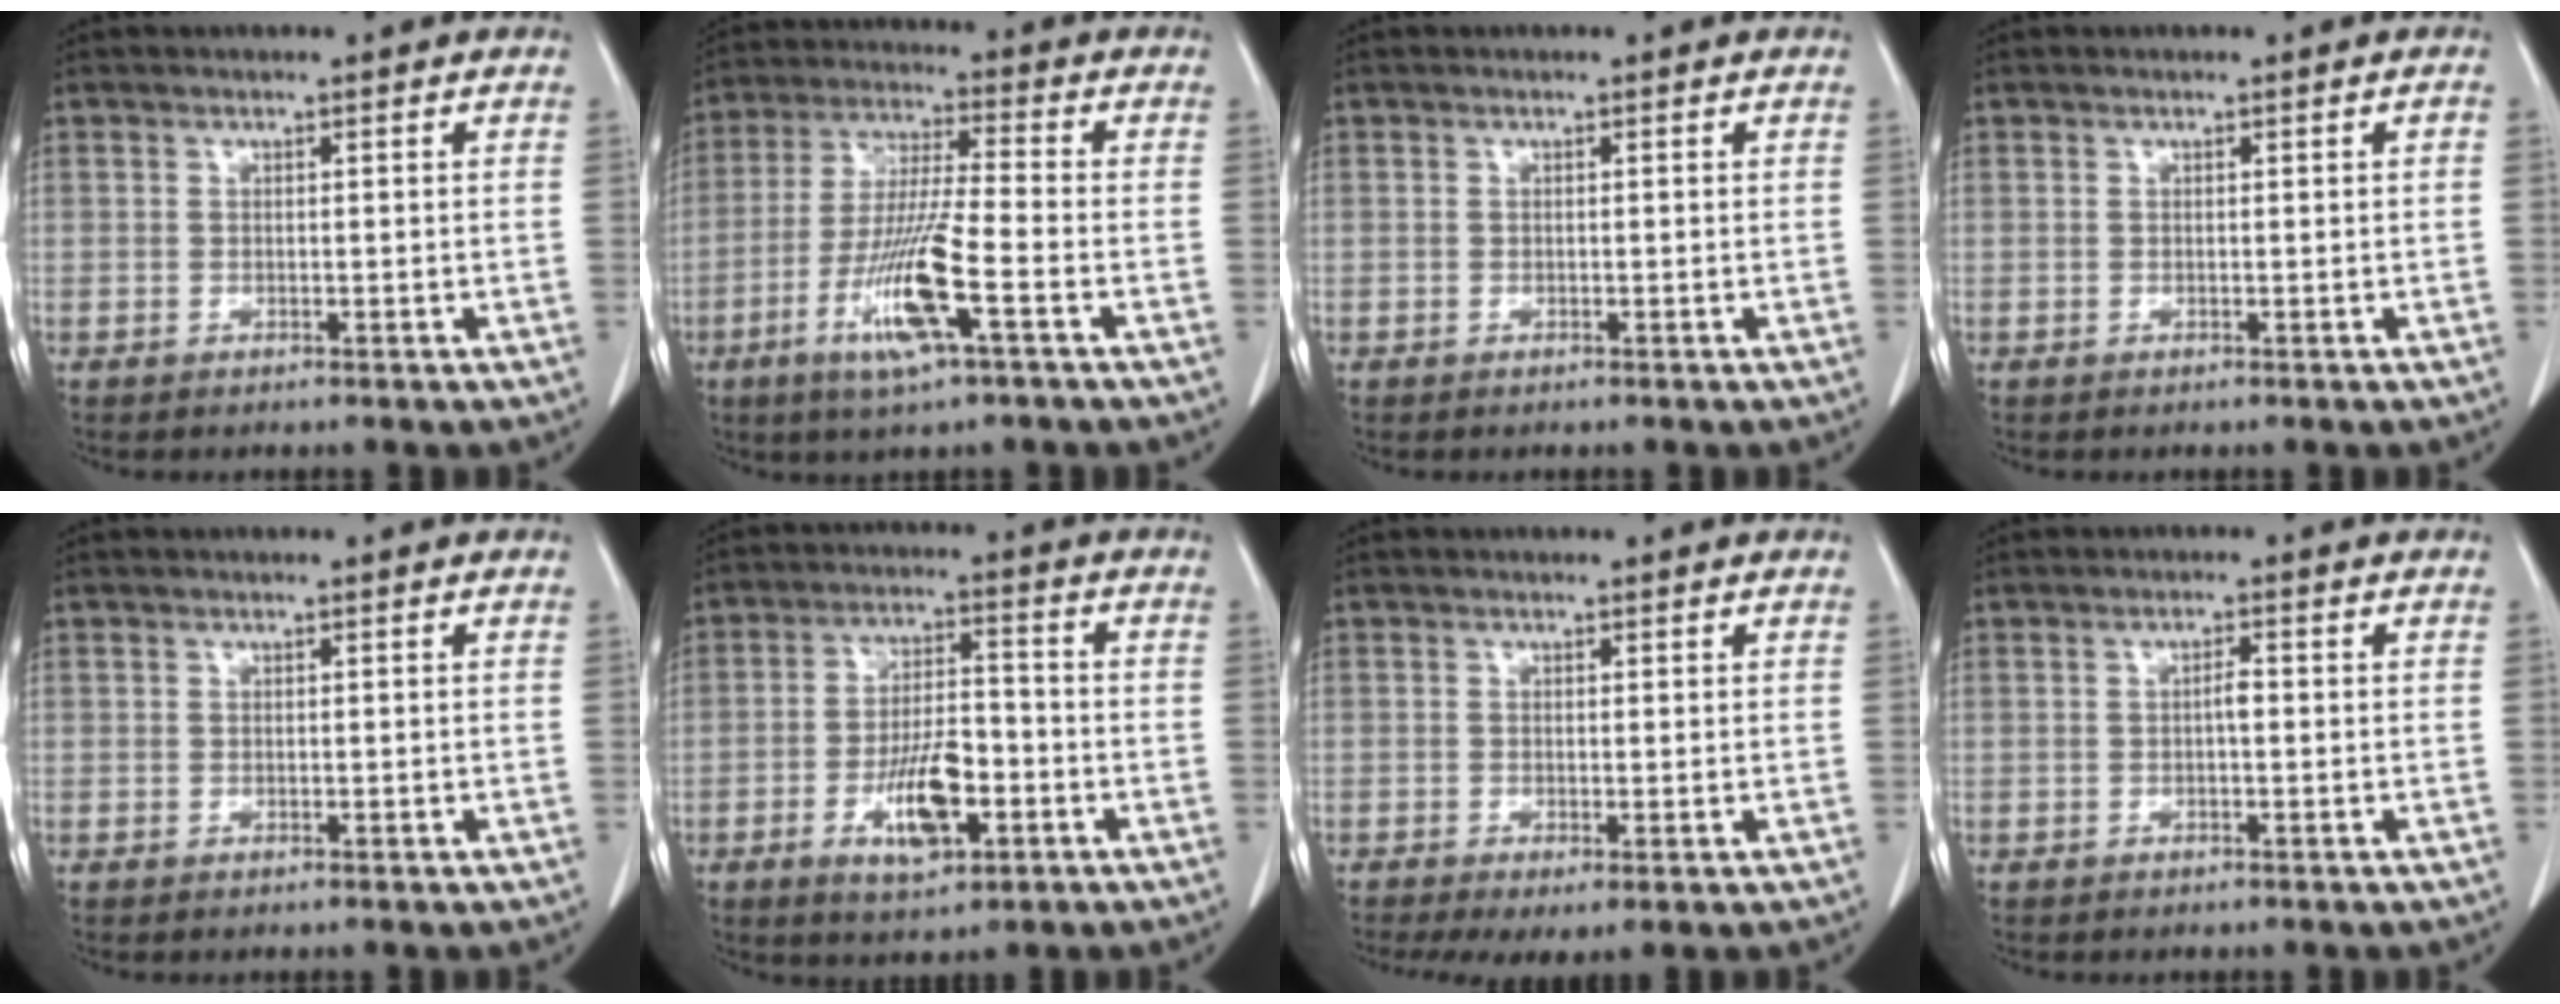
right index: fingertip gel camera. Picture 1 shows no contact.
{"total": 11.9, "force": [-4.8, 0.3, 10.9], "torque": [-0.219, -0.017, -0.090]}
{"total": 0.0}
{"total": 0.0}
{"total": 0.0}
{"total": 9.5, "force": [-3.5, 3.4, 8.2], "torque": [-0.154, 0.002, -0.055]}
{"total": 3.7, "force": [-1.5, 1.3, 3.1], "torque": [-0.055, -0.014, -0.022]}
{"total": 1.4, "force": [-0.1, 0.3, 1.4], "torque": [-0.027, 0.003, -0.003]}